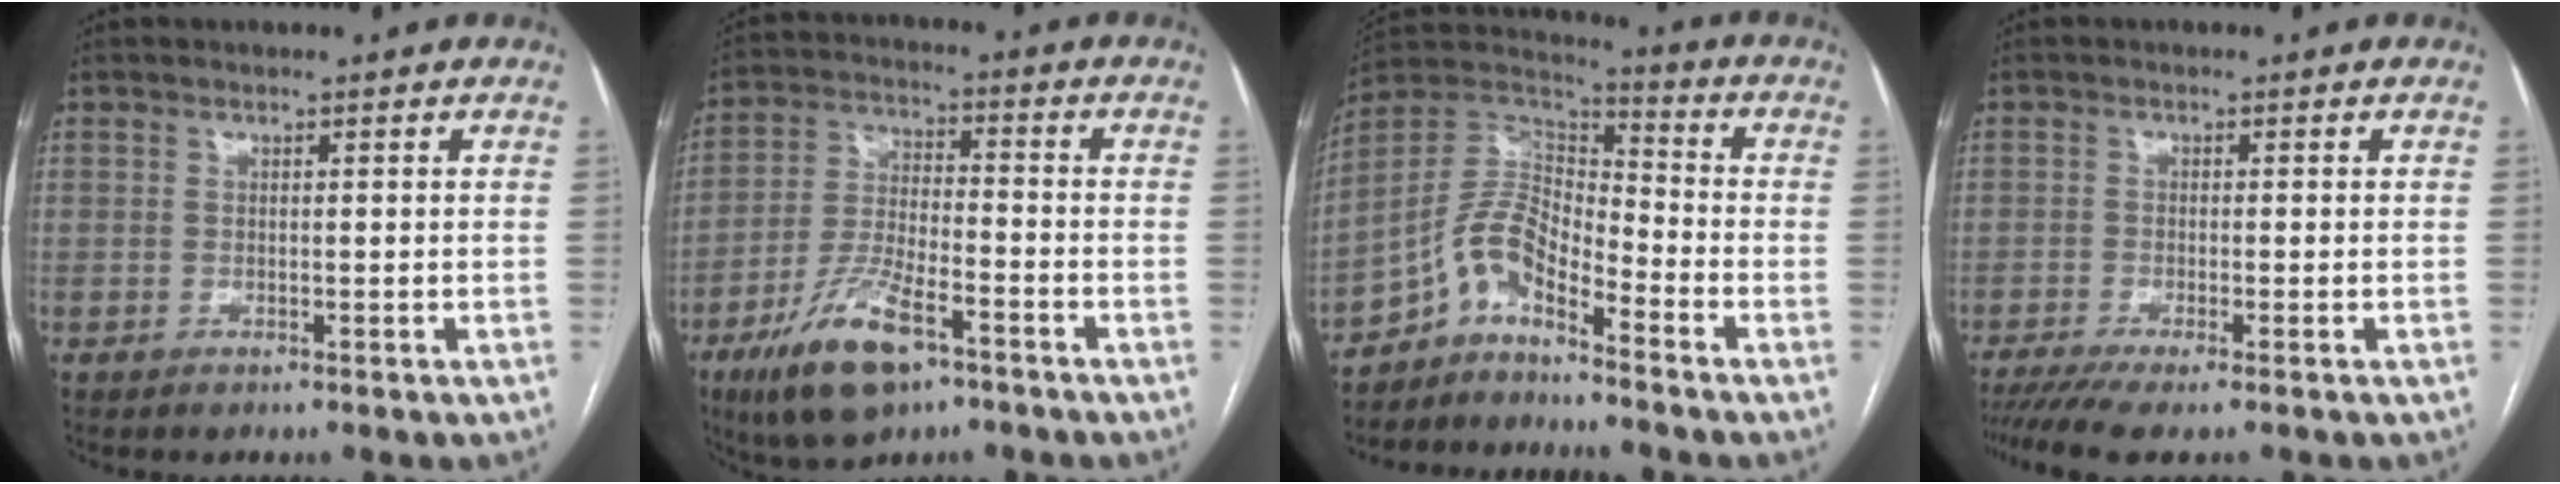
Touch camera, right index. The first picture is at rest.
{"total": 12.7, "force": [-7.4, 4.0, 9.6], "torque": [-0.196, -0.011, -0.128]}
{"total": 8.7, "force": [-6.3, 2.8, 5.3], "torque": [-0.112, 0.030, -0.123]}
{"total": 5.9, "force": [-4.6, 0.0, 3.7], "torque": [-0.057, -0.013, -0.081]}